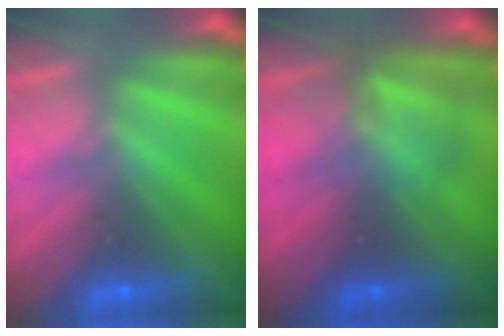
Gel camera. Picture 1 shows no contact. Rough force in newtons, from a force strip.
{"total": 2.9}